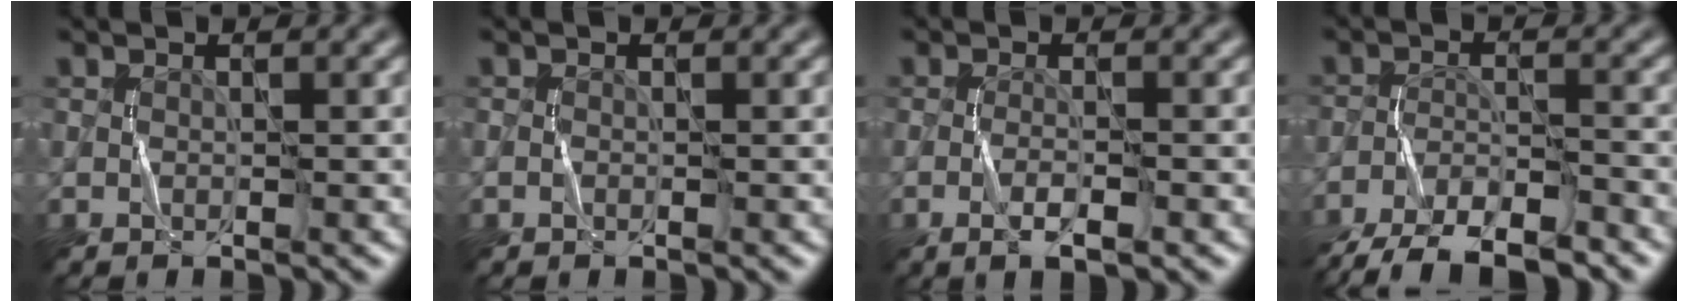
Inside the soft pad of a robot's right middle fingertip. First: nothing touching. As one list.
[{"total": 0.0}, {"total": 2.4, "force": [-1.0, 0.5, 2.2], "torque": [-0.040, 0.002, -0.020]}, {"total": 9.3, "force": [-7.9, 2.4, 4.3], "torque": [-0.070, -0.017, -0.129]}]